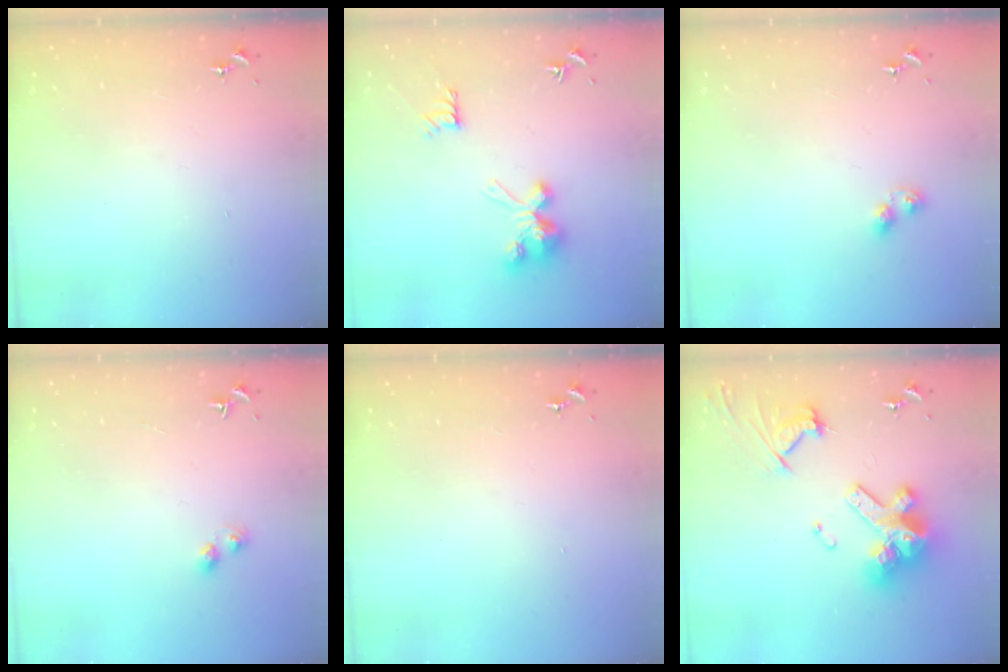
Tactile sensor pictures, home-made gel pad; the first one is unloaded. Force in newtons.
{"total": 9.9, "press": 9.9, "slide": 0.4}
{"total": 4.4, "press": 4.3, "slide": 0.4}
{"total": 3.6, "press": 3.6, "slide": 0.3}
{"total": 0.0}
{"total": 20.0, "press": 19.8, "slide": 2.4}